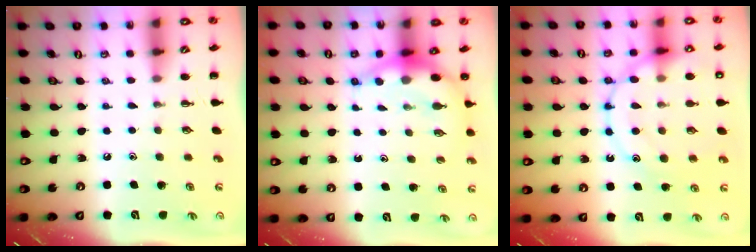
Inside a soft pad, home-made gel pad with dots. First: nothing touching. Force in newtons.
{"total": 6.6, "press": 6.4, "slide": 1.6}
{"total": 18.3, "press": 18.3, "slide": 1.4}